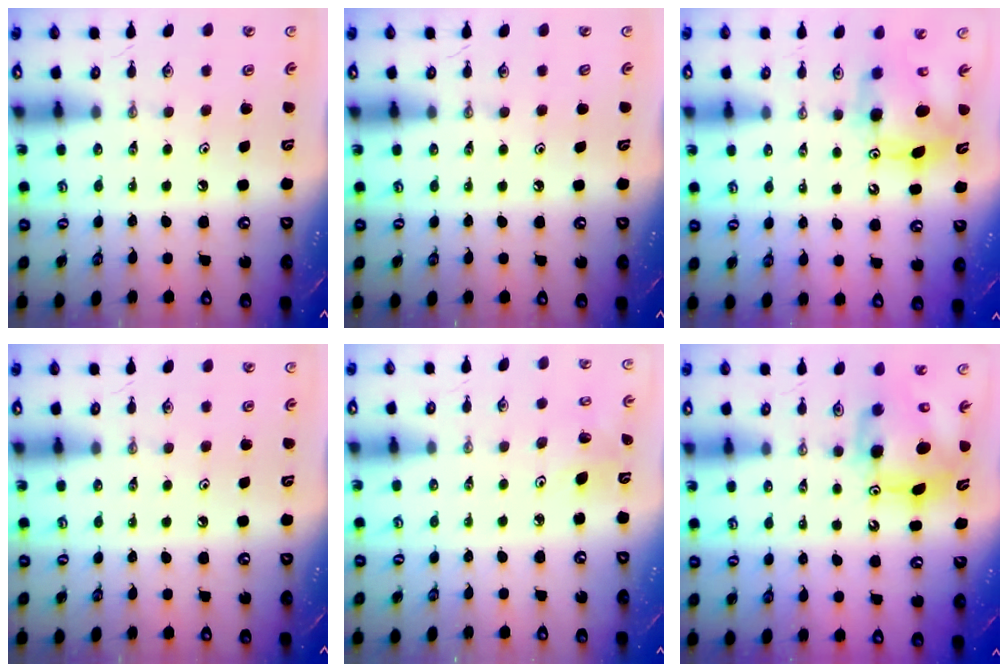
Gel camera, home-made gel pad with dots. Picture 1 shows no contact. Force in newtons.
{"total": 1.4, "press": 0.2, "slide": 1.4}
{"total": 8.9, "press": 8.9, "slide": 0.7}
{"total": 0.0}
{"total": 3.5, "press": 3.2, "slide": 1.4}
{"total": 10.3, "press": 10.2, "slide": 0.8}